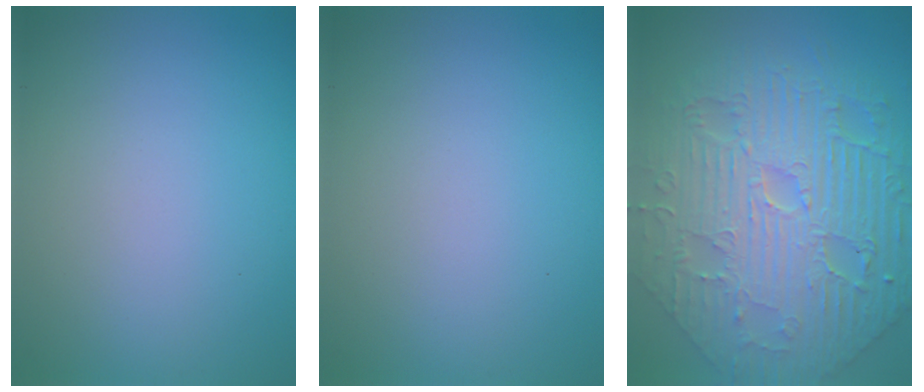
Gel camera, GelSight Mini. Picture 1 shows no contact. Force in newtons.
{"total": 0.0}
{"total": 11.7, "press": 7.8, "slide": 8.7}